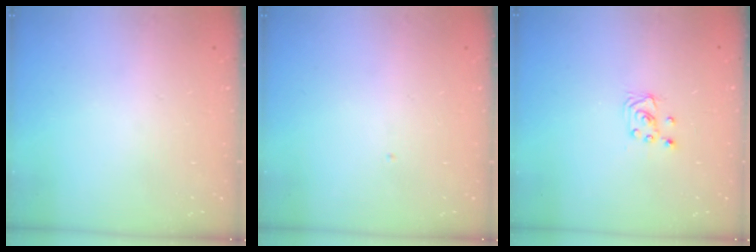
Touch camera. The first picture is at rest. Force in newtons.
{"total": 0.0}
{"total": 2.0, "press": 2.0, "slide": 0.2}